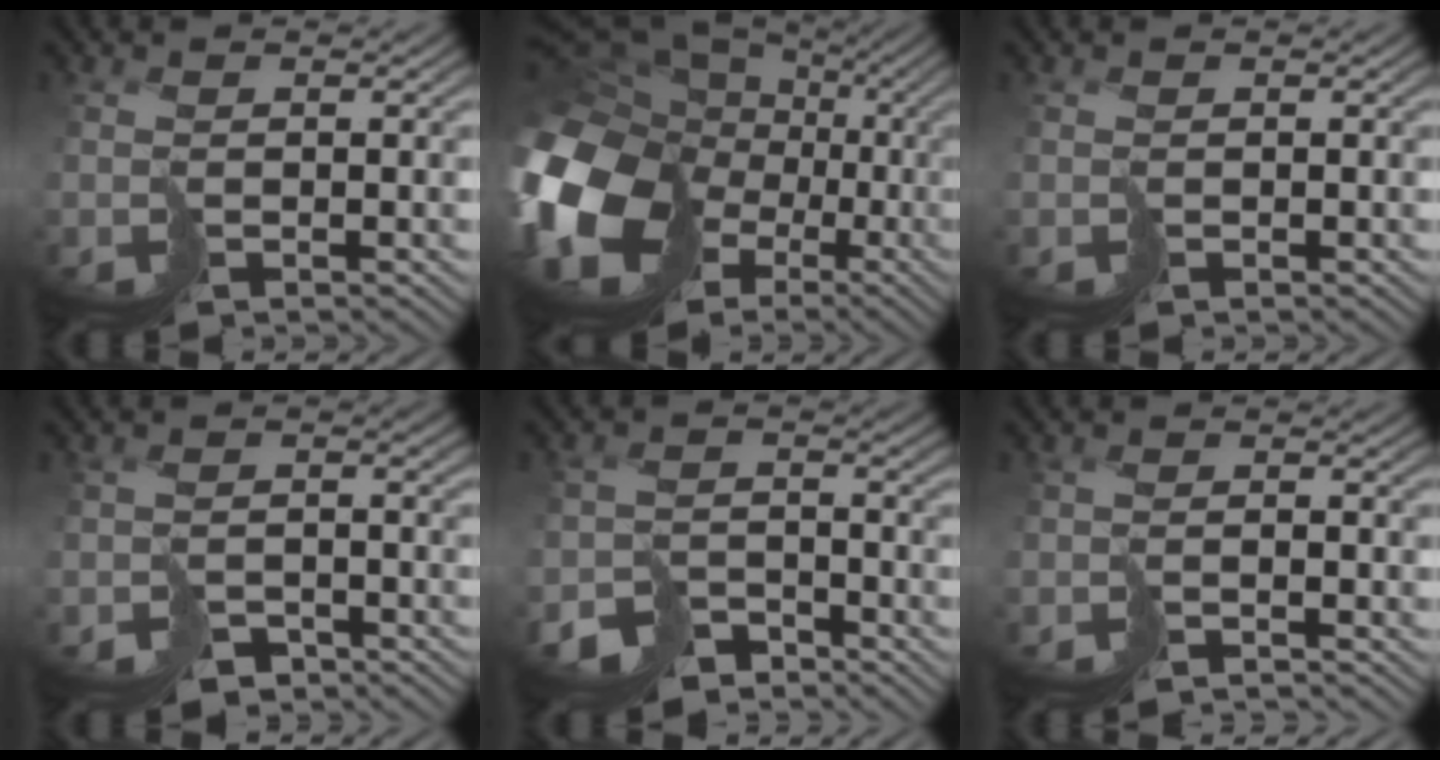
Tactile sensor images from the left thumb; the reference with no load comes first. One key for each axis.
{"total": 21.0, "fx": -3.1, "fy": 17.2, "fz": 11.6, "tx": -0.319, "ty": -0.032, "tz": -0.052}
{"total": 0.0}
{"total": 4.5, "fx": -3.9, "fy": 2.2, "fz": 0.7, "tx": 0.001, "ty": -0.012, "tz": -0.061}
{"total": 5.4, "fx": -4.9, "fy": 2.0, "fz": 0.7, "tx": -0.004, "ty": -0.010, "tz": -0.088}
{"total": 2.3, "fx": -2.3, "fy": -0.3, "fz": 0.3, "tx": 0.002, "ty": 0.002, "tz": -0.040}